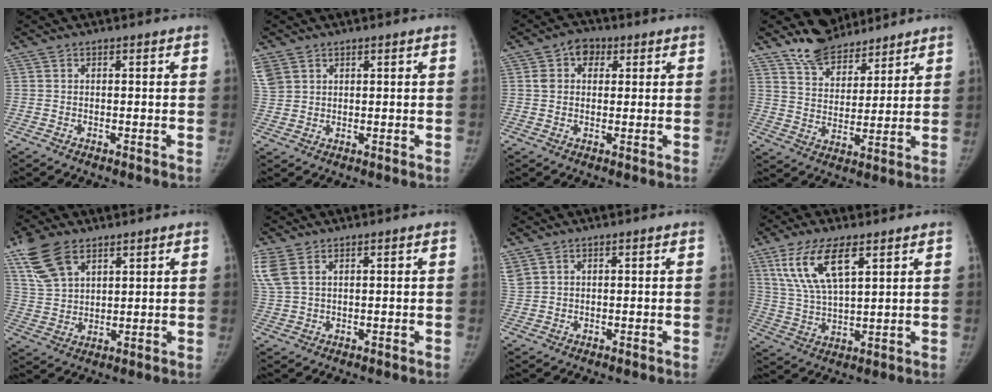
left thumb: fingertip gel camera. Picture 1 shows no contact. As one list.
[{"total": 6.9, "force": [3.6, 5.2, 2.9], "torque": [-0.080, 0.007, 0.082]}, {"total": 5.1, "force": [1.7, 4.0, 2.6], "torque": [-0.021, 0.007, 0.024]}, {"total": 9.5, "force": [8.4, 4.1, 1.6], "torque": [0.004, -0.059, 0.158]}, {"total": 11.3, "force": [7.0, 6.1, 6.5], "torque": [-0.123, -0.016, 0.145]}, {"total": 7.9, "force": [3.9, 4.4, 5.4], "torque": [-0.151, 0.005, 0.087]}, {"total": 3.2, "force": [2.3, 1.8, 1.3], "torque": [-0.034, 0.005, 0.057]}, {"total": 12.5, "force": [6.4, 4.7, 9.6], "torque": [-0.183, -0.020, 0.131]}]